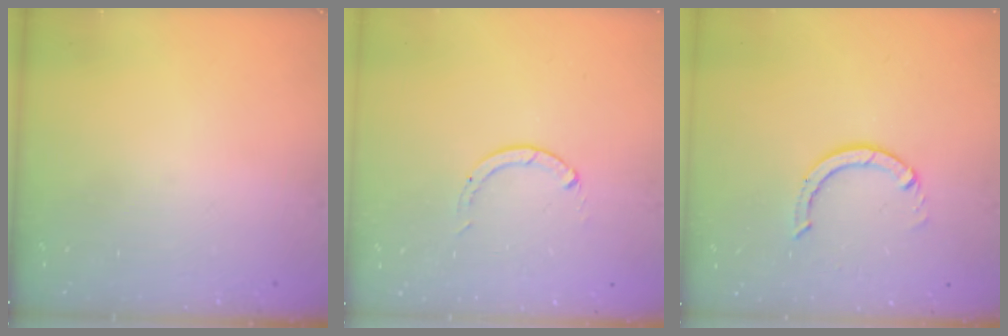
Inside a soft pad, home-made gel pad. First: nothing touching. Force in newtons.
{"total": 0.0}
{"total": 3.7, "press": 3.7, "slide": 0.3}